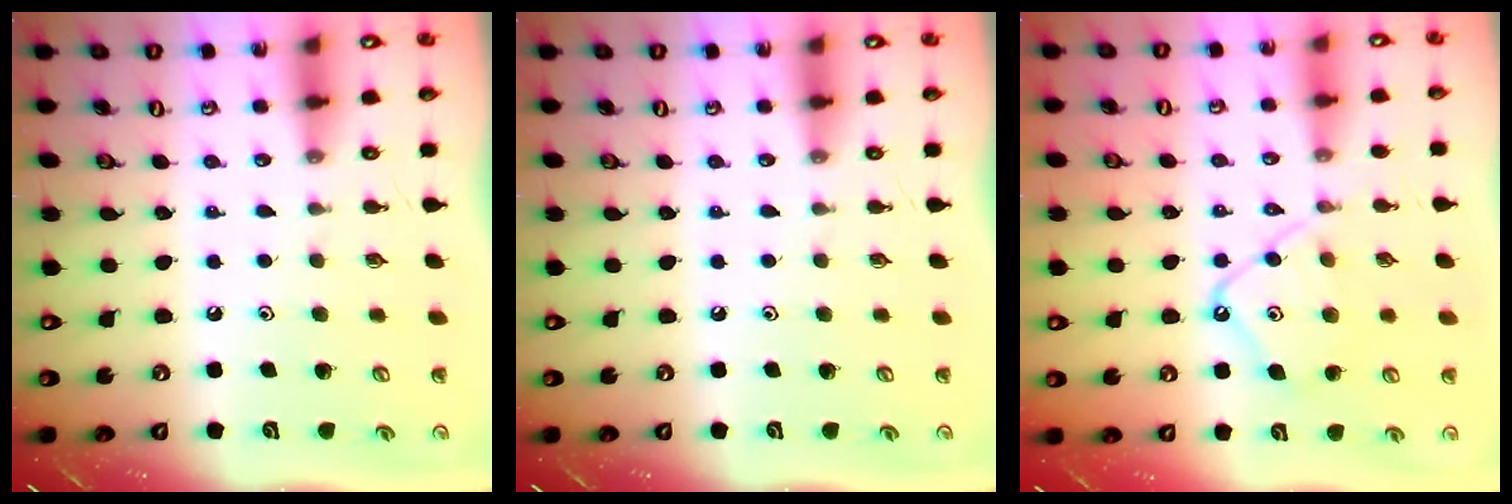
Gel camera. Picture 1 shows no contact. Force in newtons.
{"total": 0.0}
{"total": 12.0, "press": 11.9, "slide": 1.2}